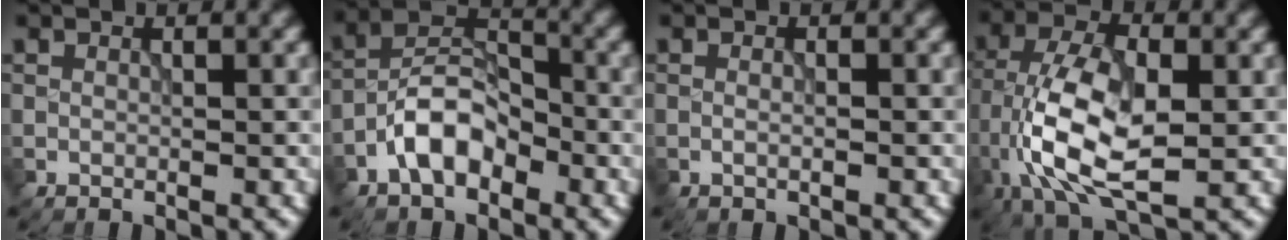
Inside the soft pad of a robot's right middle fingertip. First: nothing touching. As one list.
[{"total": 5.5, "force": [-2.7, 3.0, 3.7], "torque": [-0.059, 0.017, -0.057]}, {"total": 0.9, "force": [0.0, 0.4, 0.8], "torque": [0.002, -0.008, -0.005]}, {"total": 10.3, "force": [-2.2, 5.2, 8.6], "torque": [-0.181, -0.001, -0.047]}]